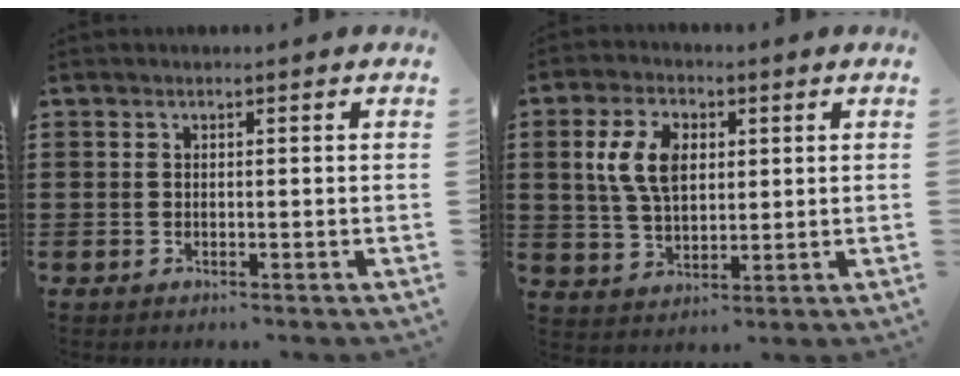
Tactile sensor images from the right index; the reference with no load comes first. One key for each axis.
{"total": 7.8, "fx": 1.7, "fy": 5.0, "fz": 5.8, "tx": -0.141, "ty": 0.013, "tz": 0.026}